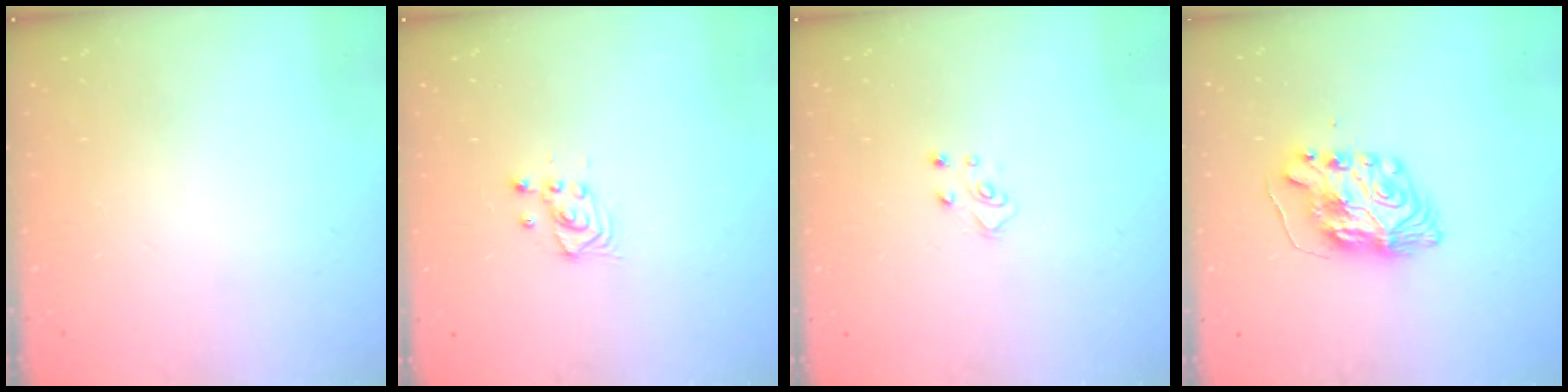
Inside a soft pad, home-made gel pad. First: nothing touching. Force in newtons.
{"total": 3.4, "press": 3.4, "slide": 0.4}
{"total": 4.8, "press": 4.8, "slide": 0.5}
{"total": 8.1, "press": 8.1, "slide": 0.9}